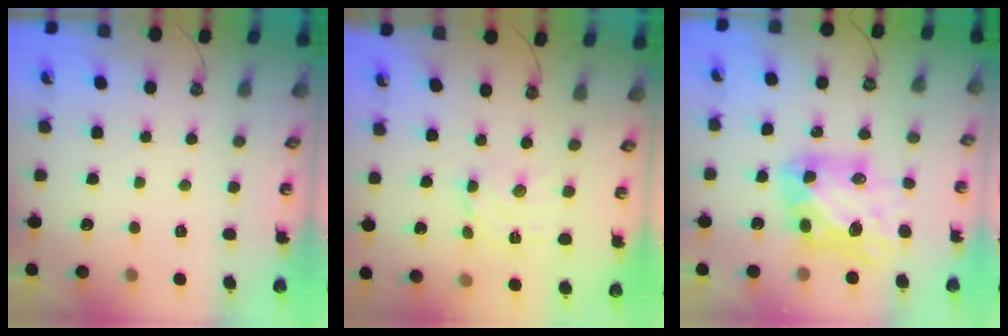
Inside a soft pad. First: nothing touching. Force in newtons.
{"total": 6.1, "press": 6.1, "slide": 0.4}
{"total": 11.1, "press": 11.0, "slide": 1.5}